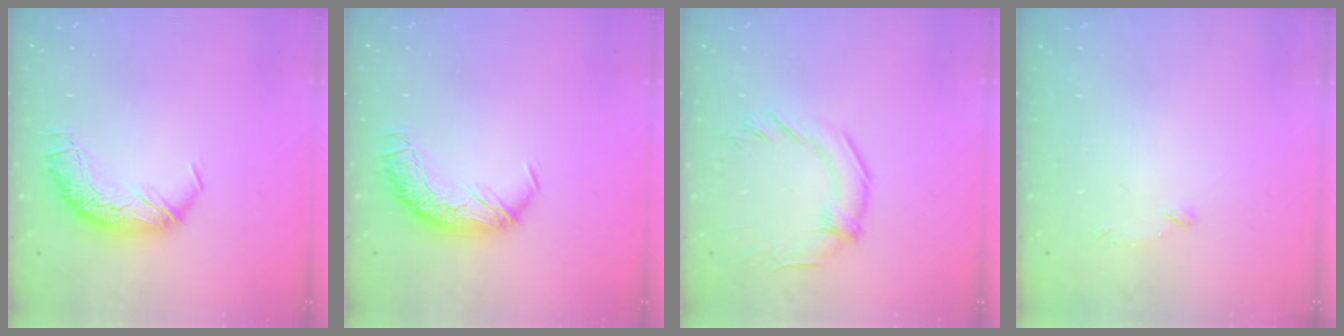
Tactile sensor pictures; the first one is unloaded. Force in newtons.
{"total": 0.0}
{"total": 1.5, "press": 1.4, "slide": 0.4}
{"total": 7.2, "press": 7.1, "slide": 0.8}